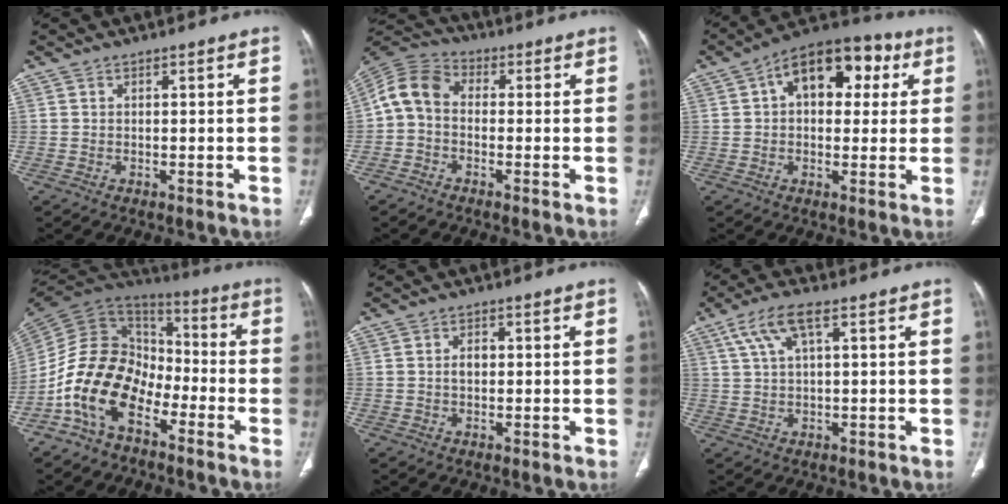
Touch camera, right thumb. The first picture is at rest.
{"total": 7.7, "force": [-0.6, 5.7, 5.2], "torque": [-0.092, 0.025, -0.031]}
{"total": 15.1, "force": [4.5, 9.2, 11.1], "torque": [-0.121, 0.027, 0.060]}
{"total": 16.2, "force": [-7.5, 10.3, 10.0], "torque": [-0.169, 0.075, -0.150]}
{"total": 2.2, "force": [0.2, 1.5, 1.6], "torque": [-0.028, 0.004, 0.003]}
{"total": 6.5, "force": [2.8, 1.9, 5.6], "torque": [-0.130, 0.016, 0.060]}